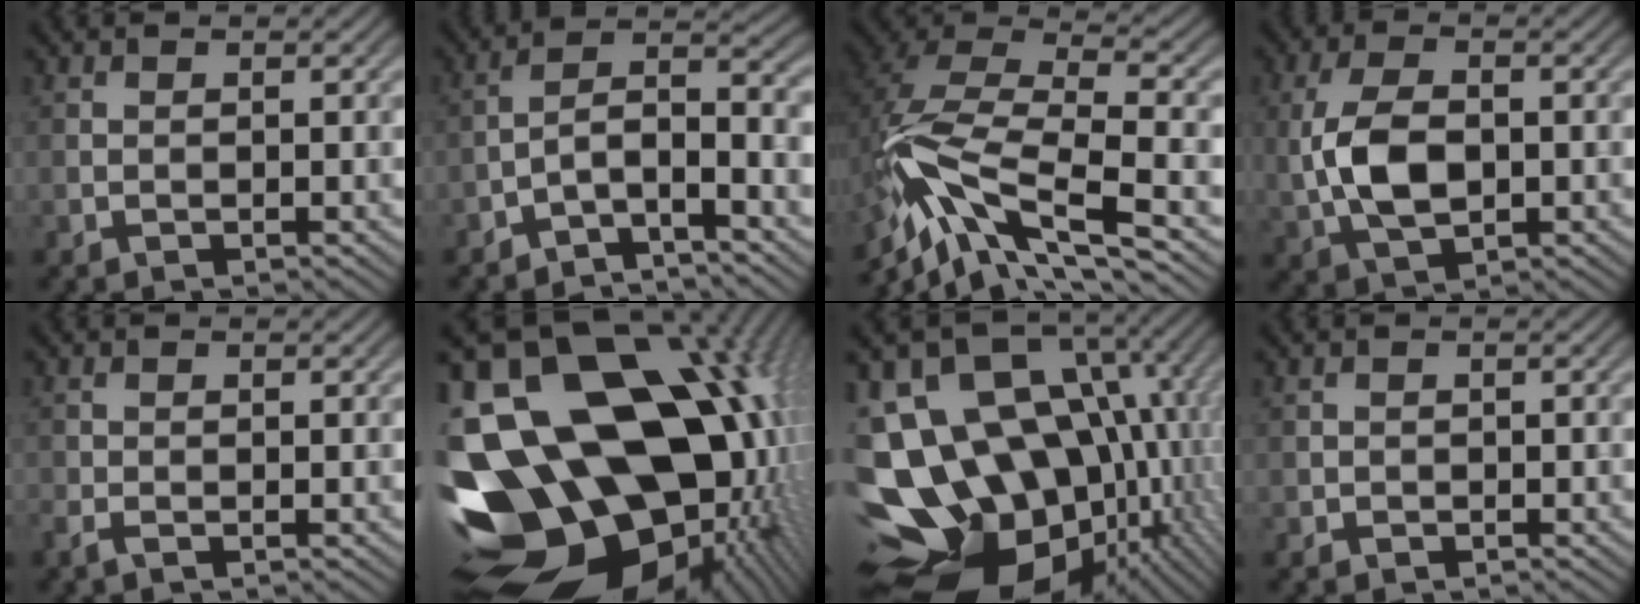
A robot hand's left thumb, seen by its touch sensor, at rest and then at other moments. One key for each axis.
{"total": 6.0, "fx": -3.4, "fy": 1.5, "fz": 4.7, "tx": -0.076, "ty": 0.013, "tz": -0.069}
{"total": 14.1, "fx": -5.6, "fy": 6.0, "fz": 11.5, "tx": -0.241, "ty": -0.012, "tz": -0.103}
{"total": 7.3, "fx": -0.6, "fy": 4.0, "fz": 6.1, "tx": -0.141, "ty": -0.001, "tz": -0.010}
{"total": 1.6, "fx": -0.9, "fy": 0.8, "fz": 1.1, "tx": -0.028, "ty": -0.003, "tz": -0.020}
{"total": 23.4, "fx": -0.2, "fy": 16.8, "fz": 16.3, "tx": -0.300, "ty": -0.043, "tz": 0.007}
{"total": 20.6, "fx": -0.8, "fy": 13.8, "fz": 15.3, "tx": -0.292, "ty": -0.032, "tz": 0.031}
{"total": 0.9, "fx": -0.3, "fy": 0.9, "fz": 0.1, "tx": 0.003, "ty": -0.005, "tz": -0.008}